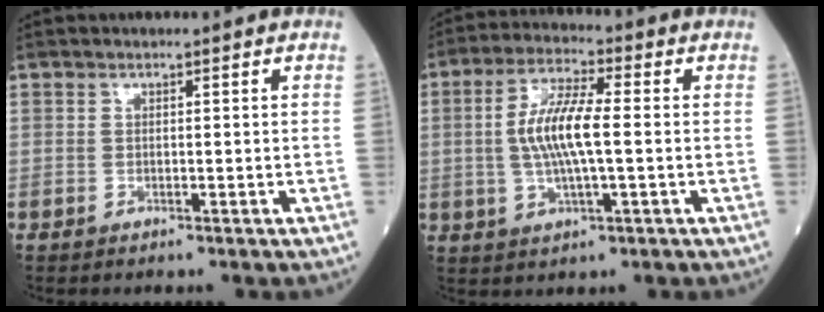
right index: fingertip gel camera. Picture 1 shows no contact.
{"total": 9.2, "force": [0.0, 1.8, 9.0], "torque": [-0.182, 0.005, -0.002]}